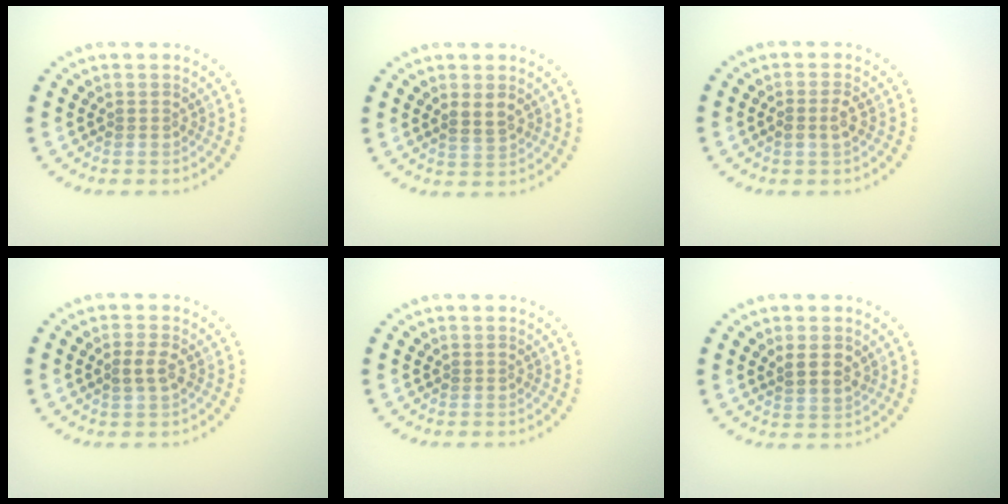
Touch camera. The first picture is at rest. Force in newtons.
{"total": 1.9, "press": 1.8, "slide": 0.6}
{"total": 1.5, "press": 1.5, "slide": 0.3}
{"total": 1.9, "press": 1.8, "slide": 0.4}
{"total": 0.0}
{"total": 2.3, "press": 2.1, "slide": 0.8}